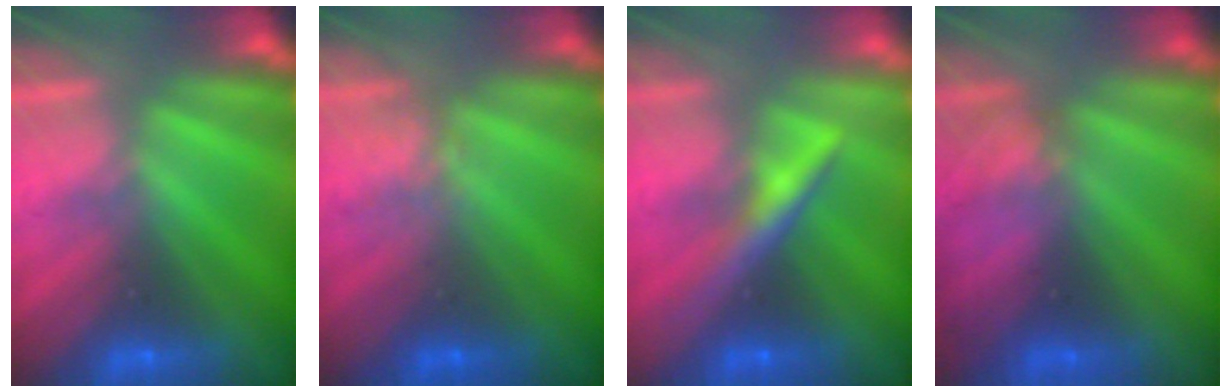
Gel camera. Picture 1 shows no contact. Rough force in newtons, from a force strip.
{"total": 1.8}
{"total": 3.0}
{"total": 2.2}